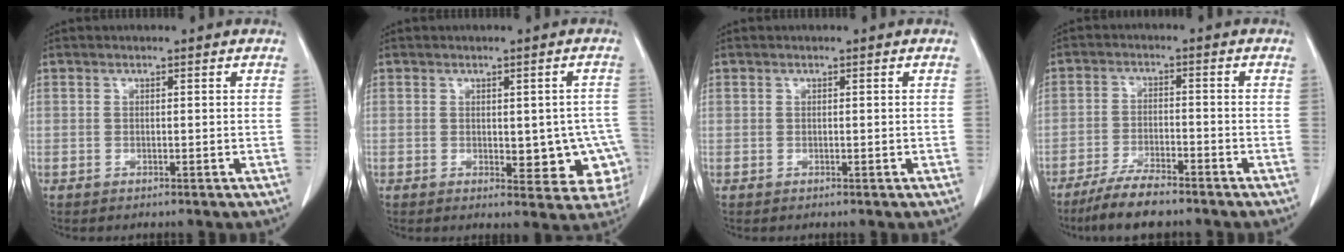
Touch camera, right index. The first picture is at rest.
{"total": 9.4, "force": [-1.6, 4.6, 8.1], "torque": [-0.076, 0.008, -0.009]}
{"total": 0.0}
{"total": 7.0, "force": [-5.8, 1.1, 3.7], "torque": [-0.070, -0.017, -0.105]}